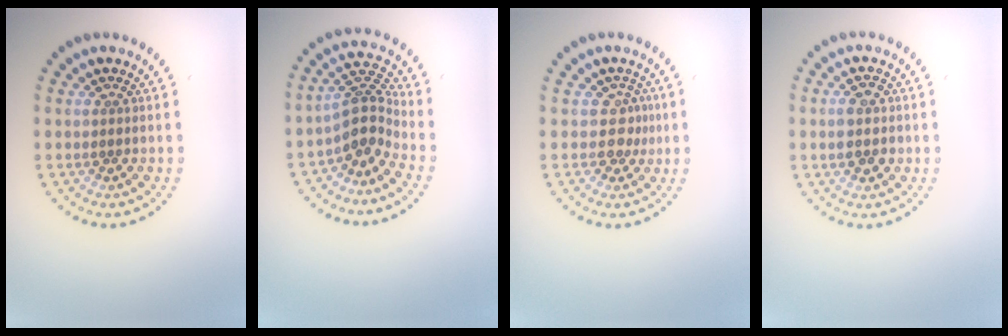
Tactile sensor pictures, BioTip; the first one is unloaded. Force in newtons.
{"total": 3.7, "press": 2.7, "slide": 2.5}
{"total": 1.7, "press": 1.4, "slide": 0.9}
{"total": 2.9, "press": 2.8, "slide": 0.2}